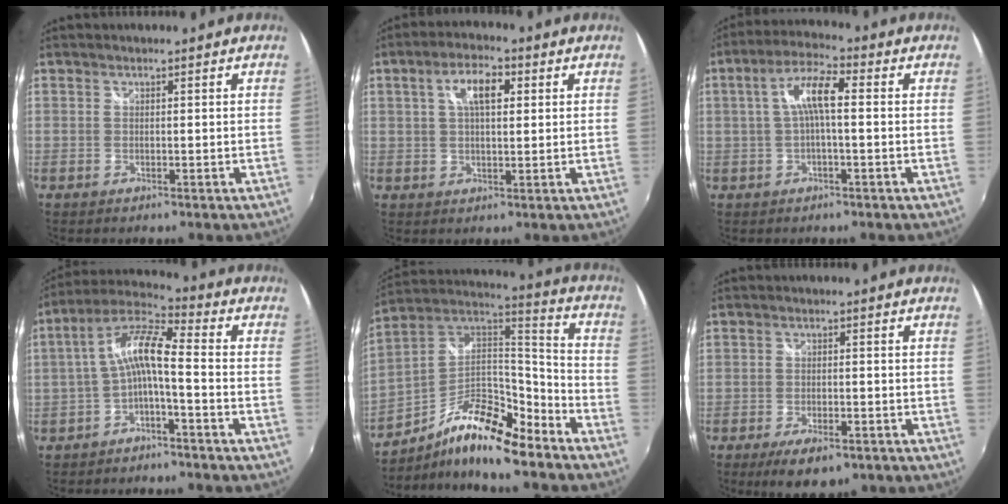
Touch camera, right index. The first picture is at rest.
{"total": 6.8, "force": [2.1, 2.9, 5.7], "torque": [-0.100, 0.015, 0.035]}
{"total": 7.0, "force": [0.3, 1.6, 6.8], "torque": [-0.135, 0.017, 0.007]}
{"total": 9.0, "force": [-2.1, 1.9, 8.5], "torque": [-0.190, 0.022, -0.042]}
{"total": 17.5, "force": [-11.2, 5.4, 12.4], "torque": [-0.229, 0.007, -0.206]}
{"total": 7.4, "force": [-4.8, 2.7, 4.8], "torque": [-0.107, -0.021, -0.075]}